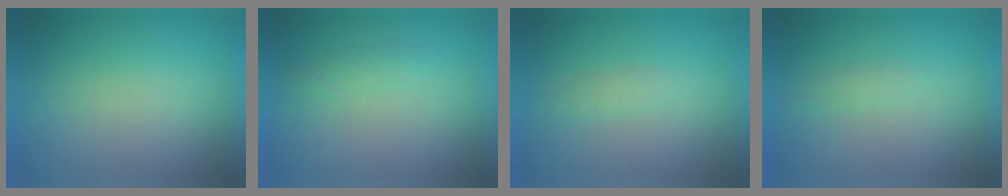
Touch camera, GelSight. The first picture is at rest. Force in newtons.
{"total": 1.3}
{"total": 1.5}
{"total": 1.2}